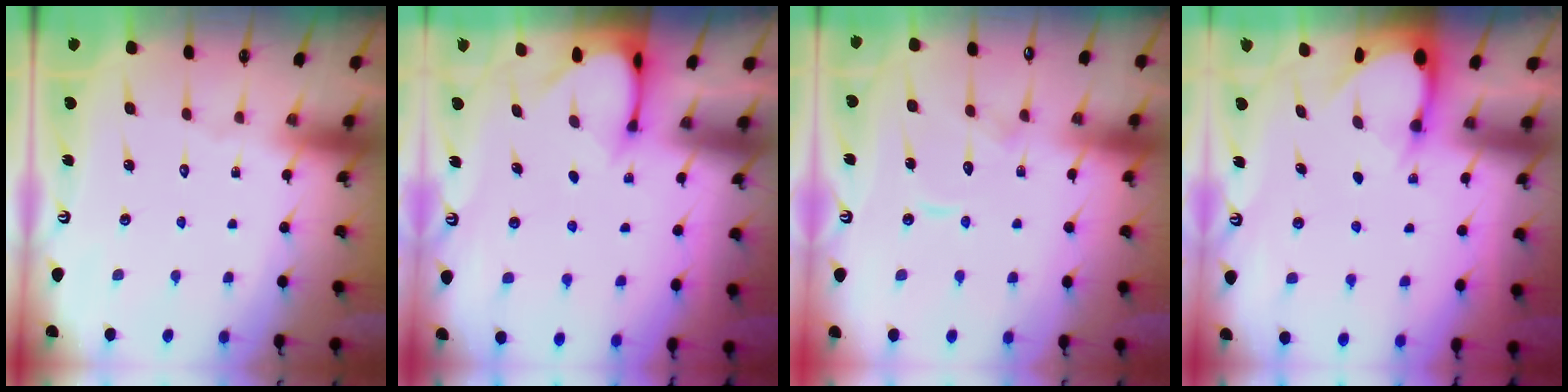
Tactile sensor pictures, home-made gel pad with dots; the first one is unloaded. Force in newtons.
{"total": 3.3, "press": 3.3, "slide": 0.3}
{"total": 8.3, "press": 8.3, "slide": 0.6}
{"total": 3.1, "press": 3.1, "slide": 0.2}